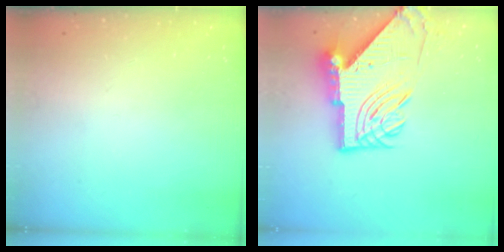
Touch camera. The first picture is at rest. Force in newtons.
{"total": 14.6, "press": 14.5, "slide": 1.6}